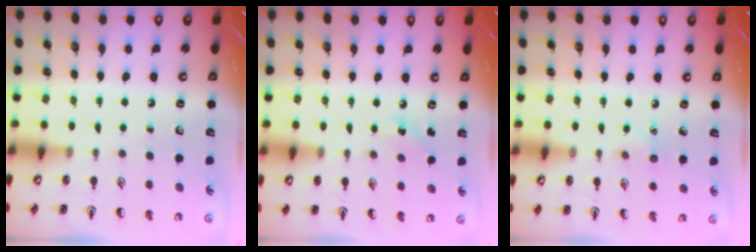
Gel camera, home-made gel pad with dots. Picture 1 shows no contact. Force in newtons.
{"total": 3.6, "press": 3.4, "slide": 1.2}
{"total": 4.0, "press": 3.8, "slide": 1.3}